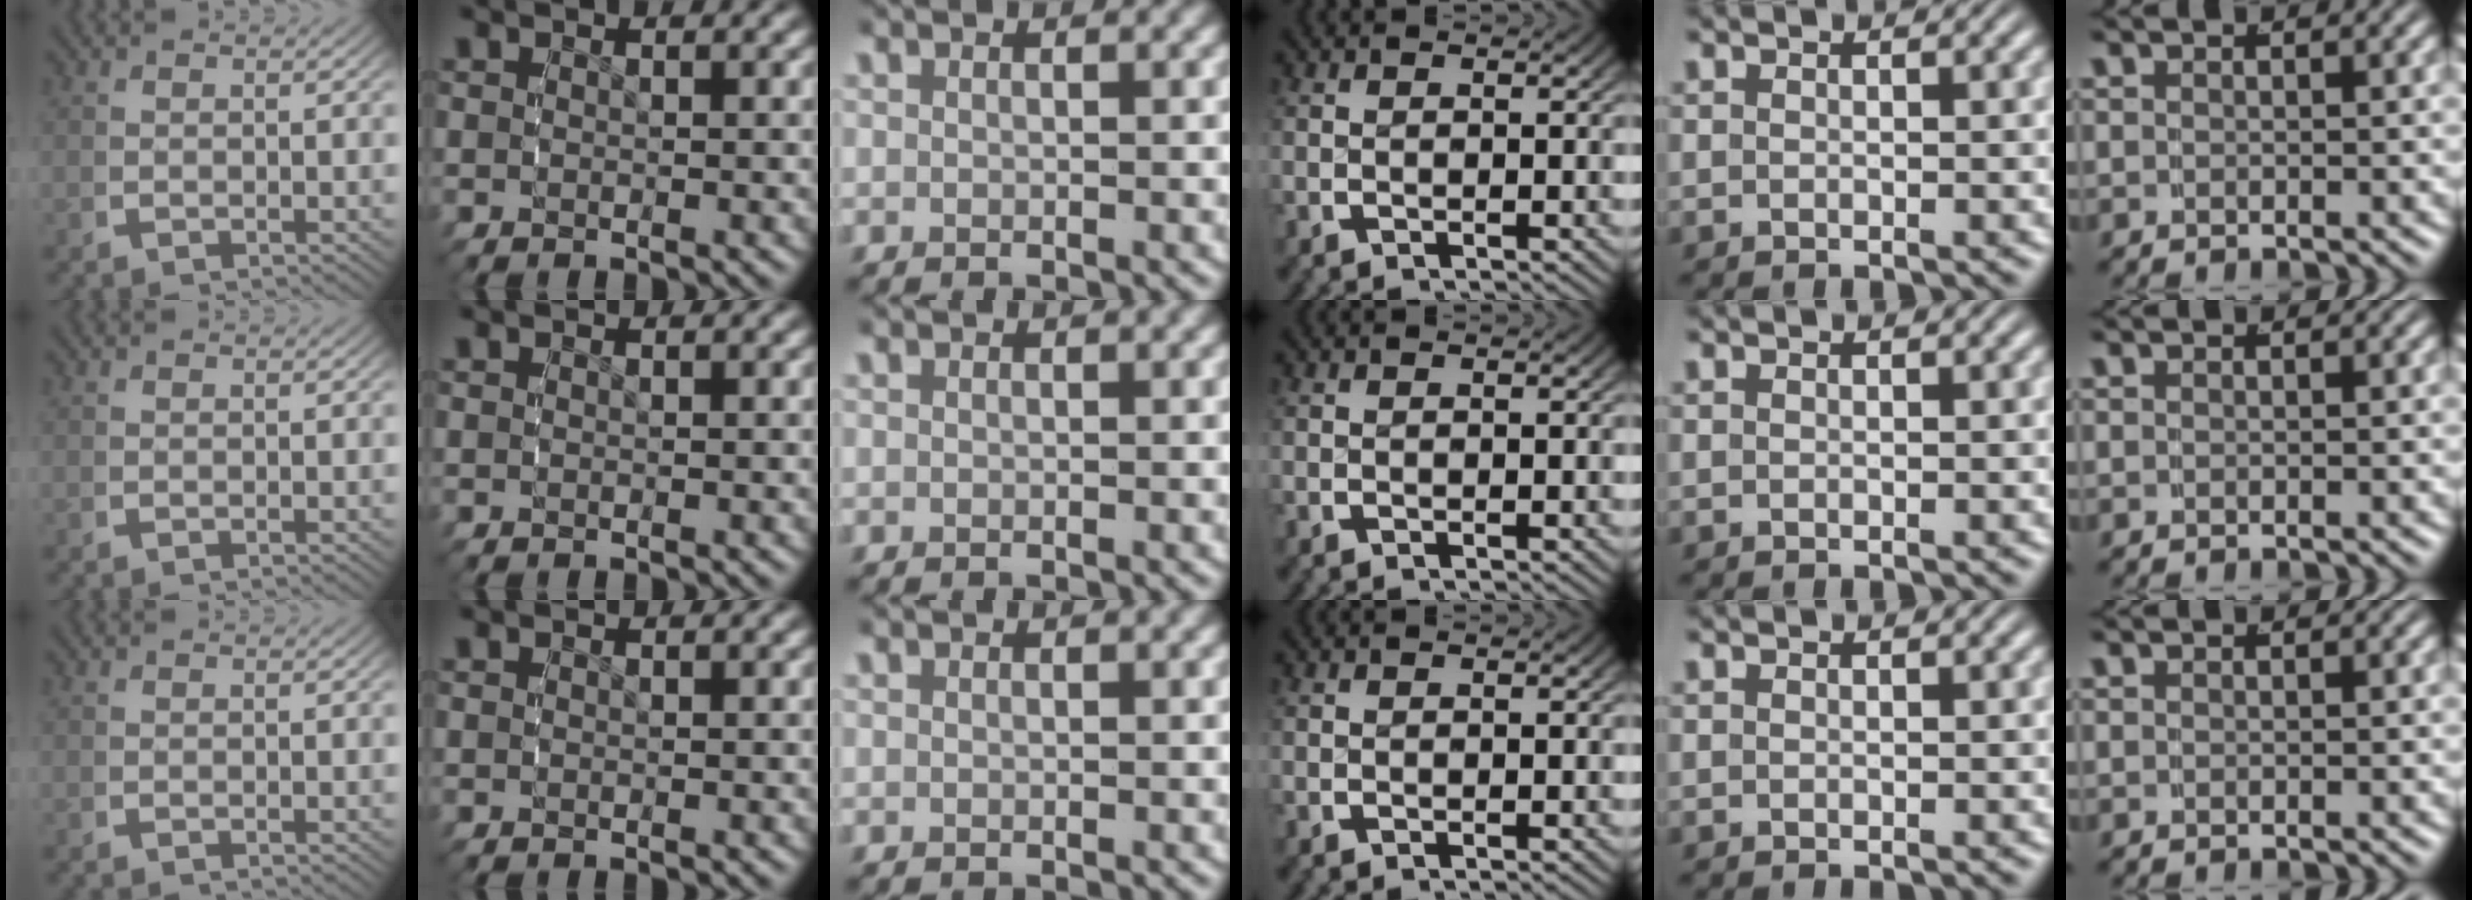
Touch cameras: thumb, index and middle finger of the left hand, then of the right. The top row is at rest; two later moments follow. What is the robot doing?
{"motion": "reach", "object": "shoes"}